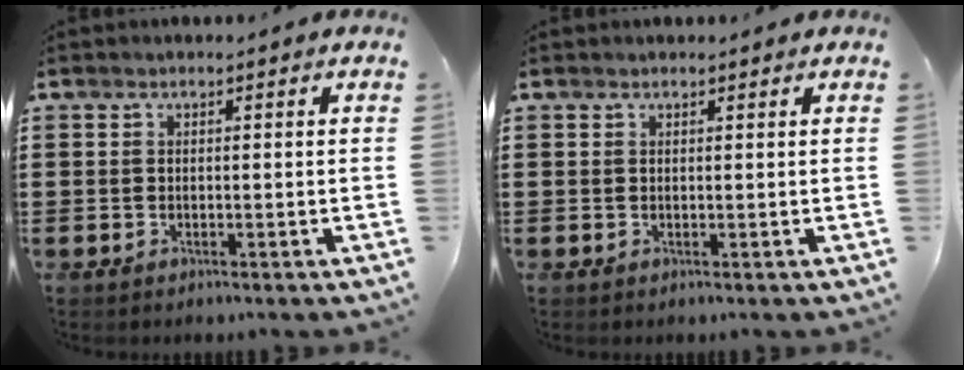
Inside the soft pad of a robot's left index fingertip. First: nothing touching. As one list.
[{"total": 0.5, "force": [0.5, 0.2, 0.2], "torque": [-0.005, 0.002, 0.009]}]